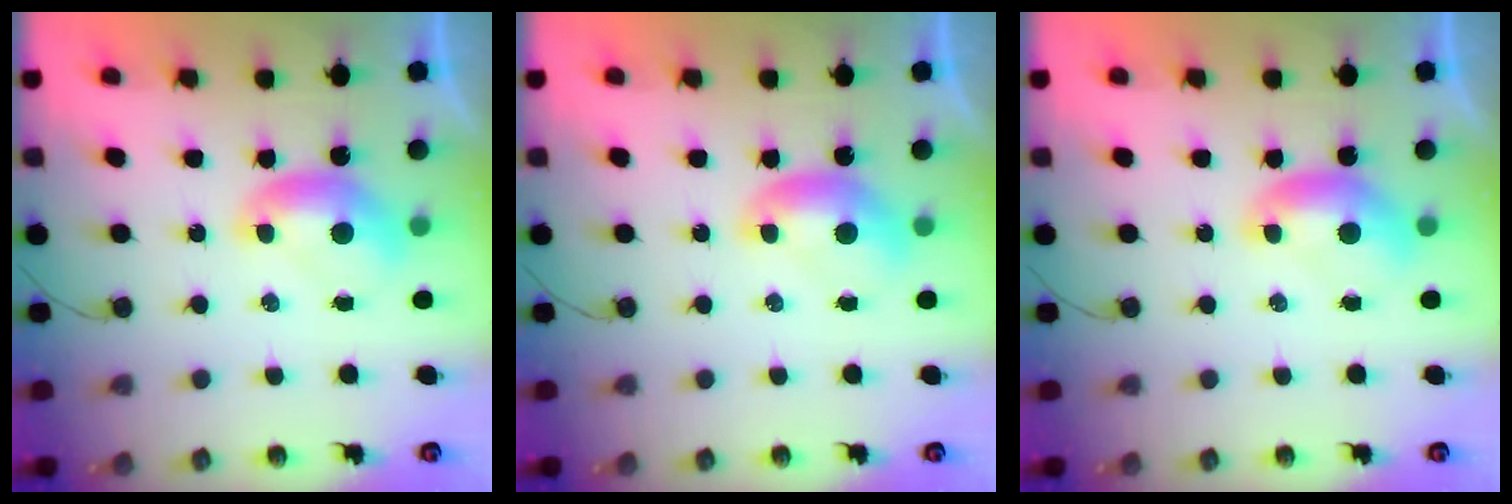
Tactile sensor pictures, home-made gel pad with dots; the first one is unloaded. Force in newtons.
{"total": 0.0}
{"total": 0.0}